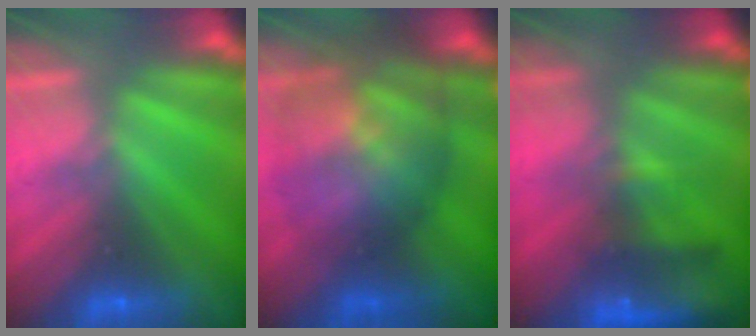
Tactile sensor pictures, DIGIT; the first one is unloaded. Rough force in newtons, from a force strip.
{"total": 9.3}
{"total": 13.2}